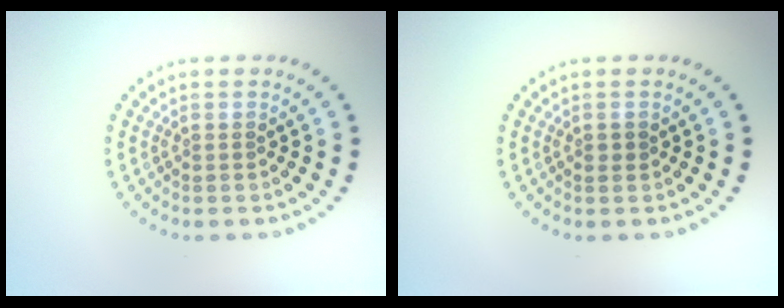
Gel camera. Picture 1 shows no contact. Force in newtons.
{"total": 0.8, "press": 0.8, "slide": 0.3}